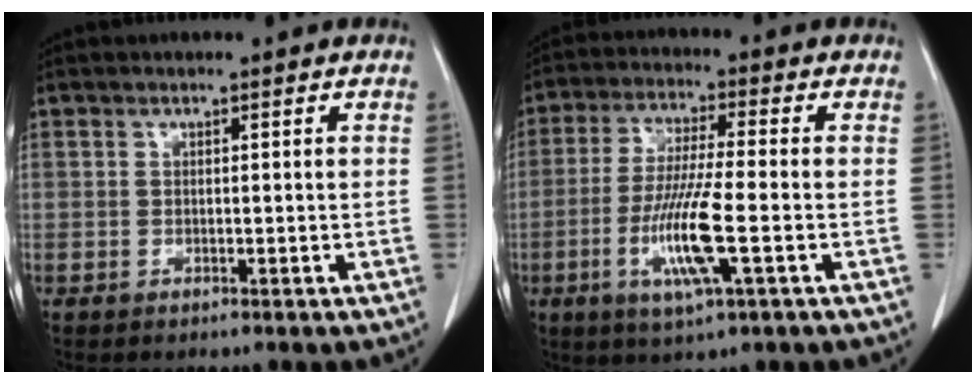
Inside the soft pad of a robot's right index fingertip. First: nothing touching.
{"total": 10.5, "force": [-3.0, 0.3, 10.1], "torque": [-0.204, -0.014, -0.058]}